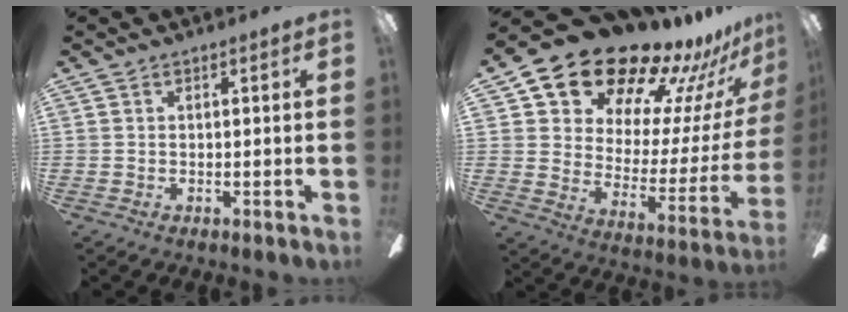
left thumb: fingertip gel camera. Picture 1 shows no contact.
{"total": 20.8, "force": [17.9, 8.1, 6.7], "torque": [-0.115, -0.137, 0.324]}